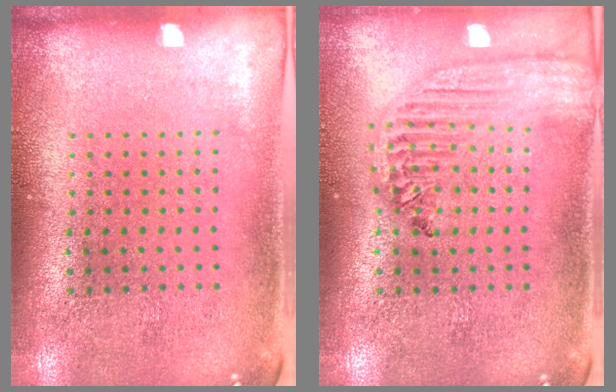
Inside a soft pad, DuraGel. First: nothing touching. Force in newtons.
{"total": 2.1, "press": 1.9, "slide": 1.0}